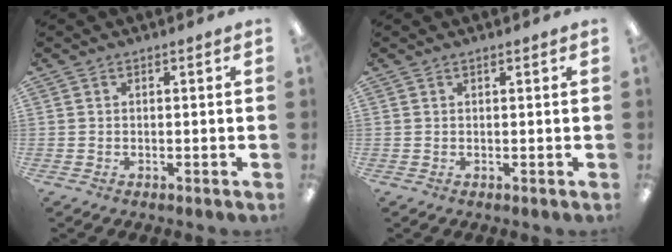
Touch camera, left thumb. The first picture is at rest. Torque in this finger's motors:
{"motor_torque": [0.07, -0.03, -0.15, 0.29, 0.03]}